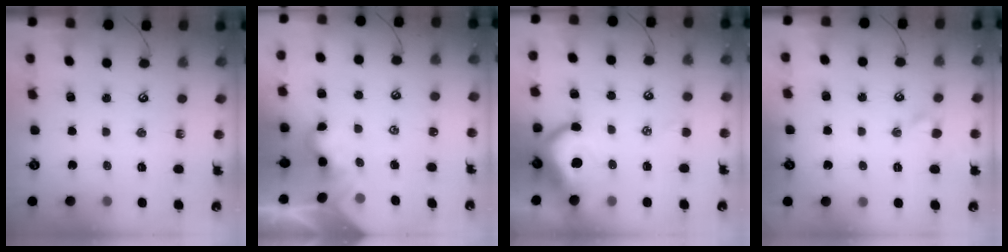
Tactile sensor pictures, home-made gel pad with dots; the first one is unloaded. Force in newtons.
{"total": 2.4, "press": 2.4, "slide": 0.2}
{"total": 8.9, "press": 8.8, "slide": 1.4}
{"total": 1.6, "press": 1.5, "slide": 0.4}